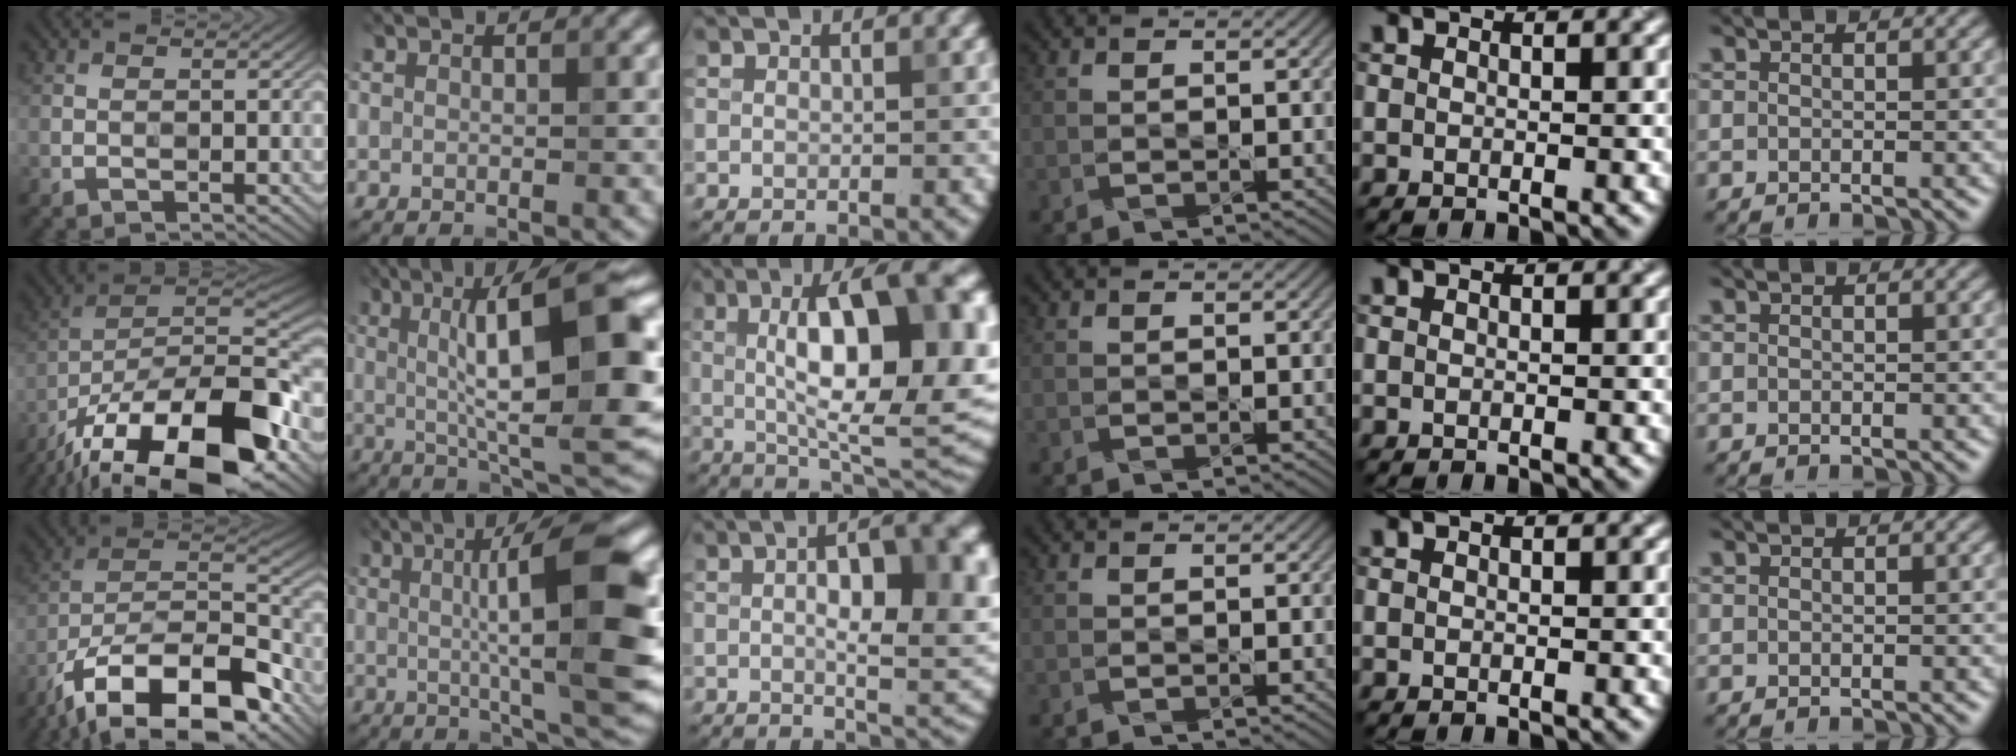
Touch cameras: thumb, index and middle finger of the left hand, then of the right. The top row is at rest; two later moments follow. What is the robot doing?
{"motion": "assemble", "object": "legos"}